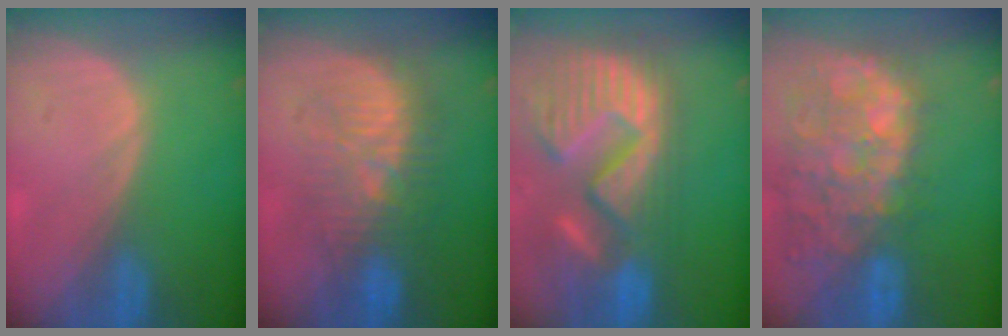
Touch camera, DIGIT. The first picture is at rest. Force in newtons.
{"total": 9.6, "press": 9.5, "slide": 1.0}
{"total": 15.1, "press": 12.7, "slide": 8.2}
{"total": 14.1, "press": 11.6, "slide": 8.1}